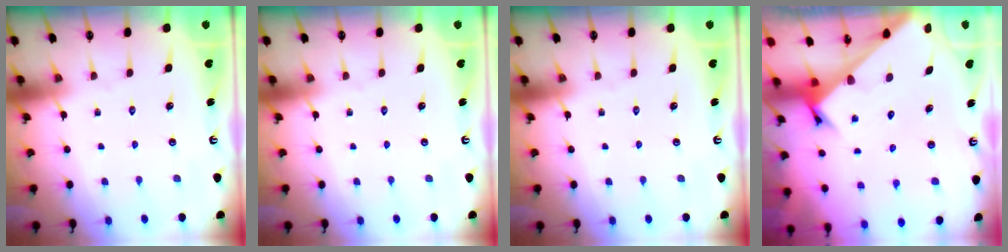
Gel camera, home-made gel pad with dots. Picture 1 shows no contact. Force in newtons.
{"total": 0.0}
{"total": 0.0}
{"total": 2.7, "press": 2.7, "slide": 0.2}